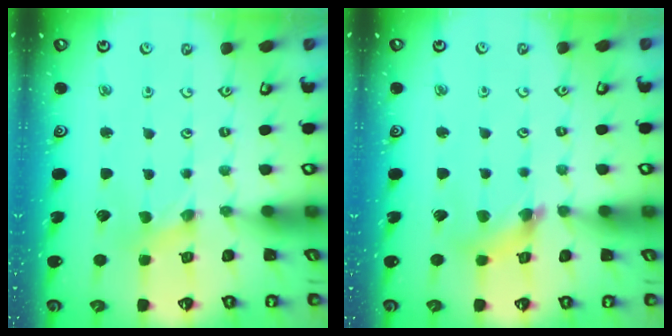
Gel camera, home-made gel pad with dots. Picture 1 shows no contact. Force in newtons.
{"total": 5.0, "press": 5.0, "slide": 0.4}